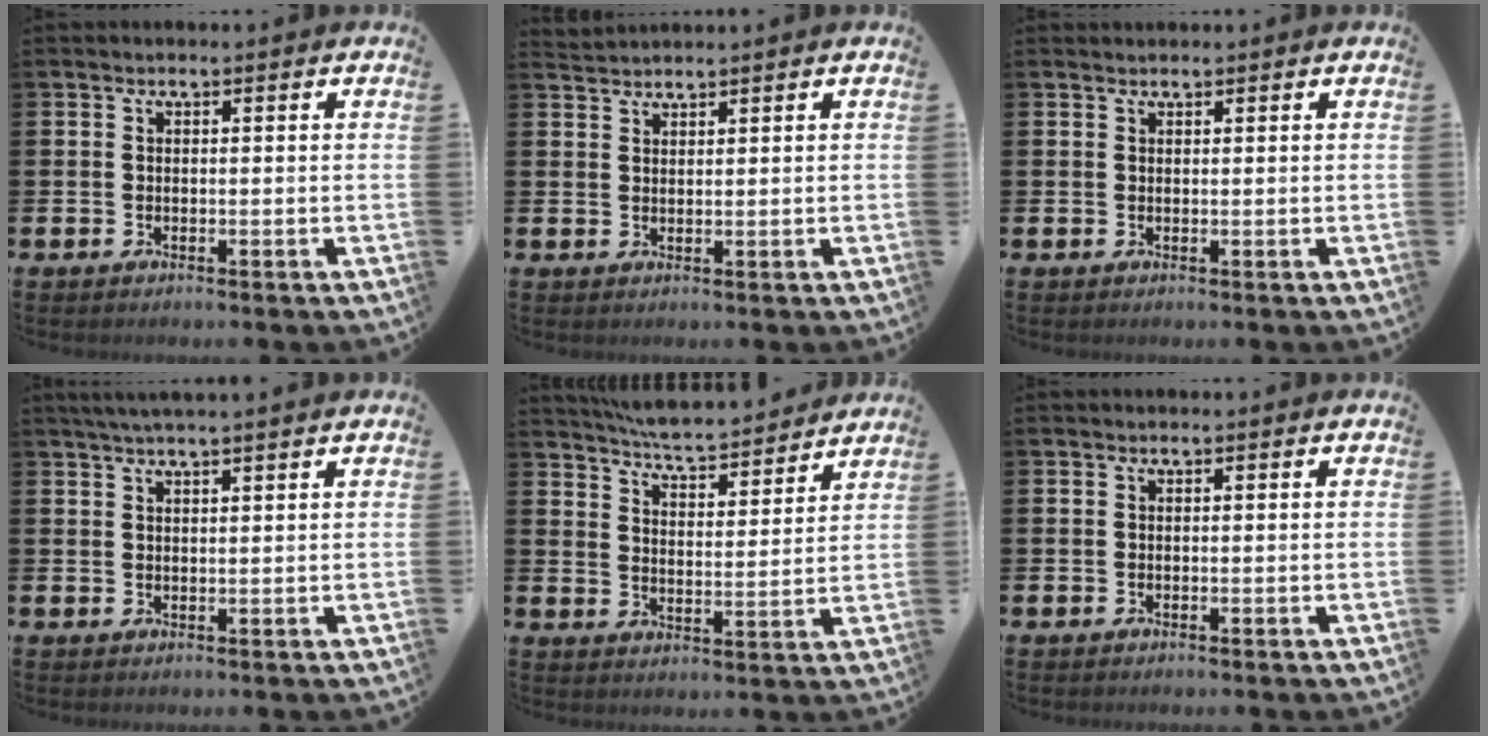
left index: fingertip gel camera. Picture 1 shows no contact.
{"total": 1.8, "force": [1.8, 0.2, -0.1], "torque": [0.003, -0.004, 0.034]}
{"total": 0.7, "force": [0.7, 0.1, -0.1], "torque": [0.010, -0.003, 0.011]}
{"total": 2.5, "force": [2.3, -0.3, 0.9], "torque": [-0.020, -0.002, 0.042]}
{"total": 6.2, "force": [6.2, 0.3, 0.9], "torque": [-0.041, -0.049, 0.107]}
{"total": 0.0}